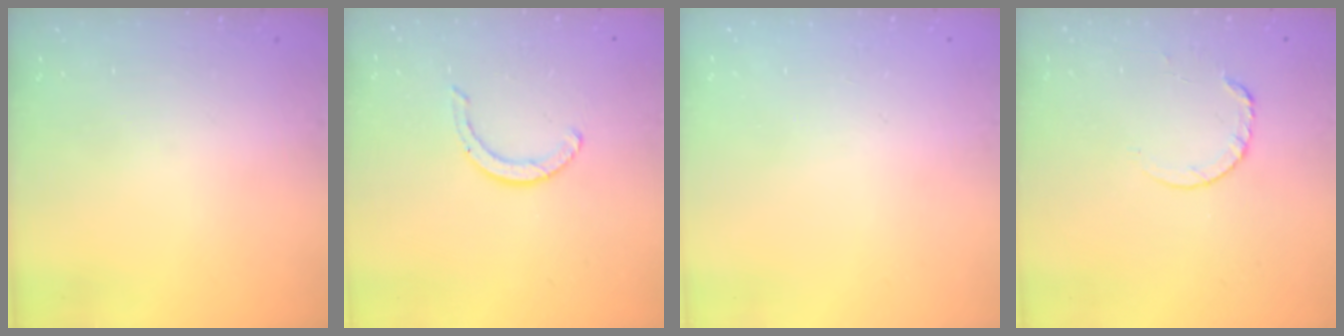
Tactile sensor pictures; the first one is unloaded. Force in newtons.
{"total": 3.1, "press": 3.0, "slide": 0.3}
{"total": 2.6, "press": 2.6, "slide": 0.2}
{"total": 5.9, "press": 5.9, "slide": 0.5}